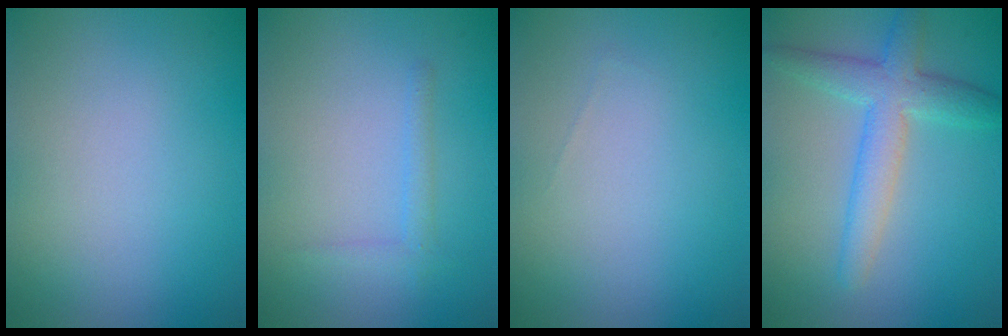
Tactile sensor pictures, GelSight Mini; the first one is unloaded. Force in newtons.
{"total": 1.1, "press": 1.1, "slide": 0.1}
{"total": 0.0}
{"total": 4.3, "press": 4.2, "slide": 0.2}